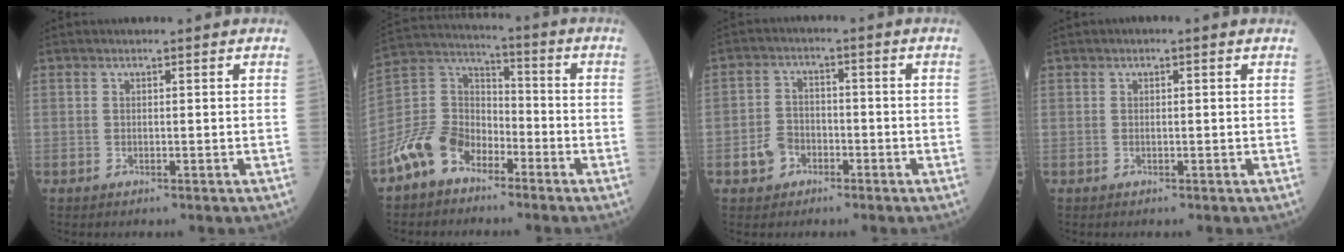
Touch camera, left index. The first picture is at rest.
{"total": 10.0, "force": [-6.4, 6.3, 4.4], "torque": [-0.116, 0.021, -0.132]}
{"total": 4.5, "force": [-2.2, 3.6, 1.7], "torque": [-0.039, 0.011, -0.038]}
{"total": 0.6, "force": [0.0, 0.1, 0.6], "torque": [-0.018, 0.007, 0.003]}